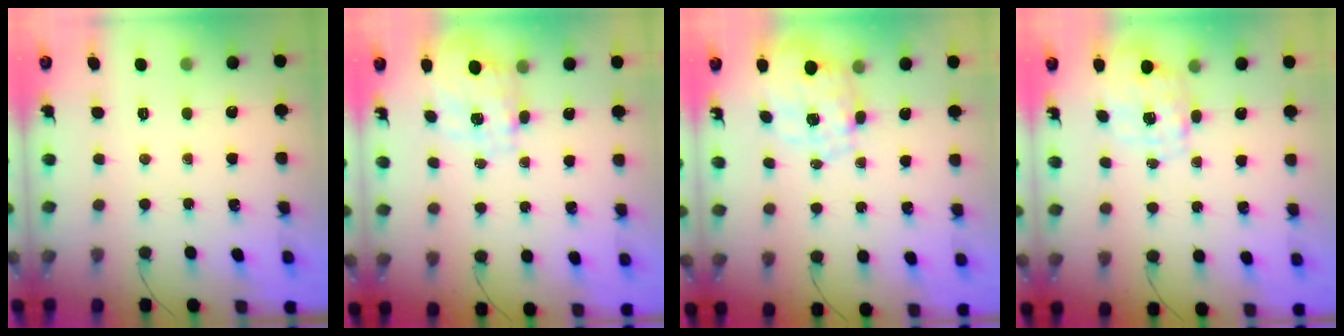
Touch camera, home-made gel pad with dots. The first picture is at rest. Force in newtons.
{"total": 3.4, "press": 3.2, "slide": 1.1}
{"total": 2.5, "press": 2.4, "slide": 0.8}
{"total": 2.8, "press": 2.6, "slide": 0.9}